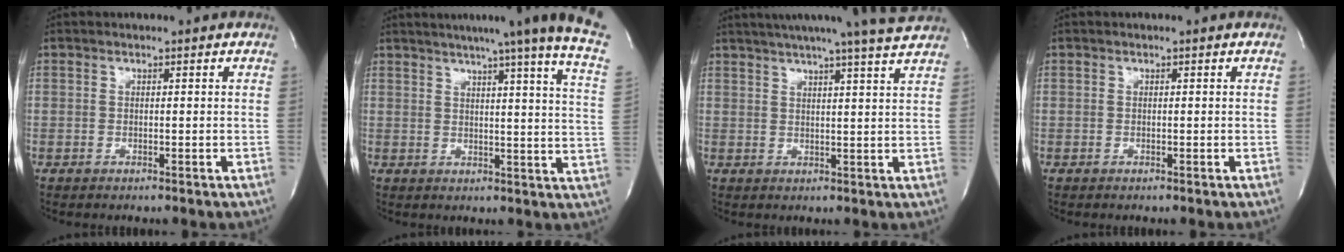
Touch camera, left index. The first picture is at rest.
{"total": 23.2, "force": [18.8, -1.3, 13.5], "torque": [-0.180, -0.049, 0.219]}
{"total": 14.9, "force": [13.4, -1.6, 6.4], "torque": [-0.110, -0.019, 0.171]}
{"total": 0.0}